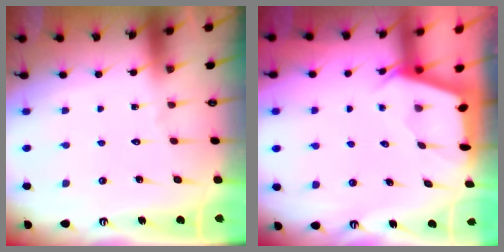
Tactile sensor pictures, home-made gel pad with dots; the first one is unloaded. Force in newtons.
{"total": 2.0, "press": 2.0, "slide": 0.3}